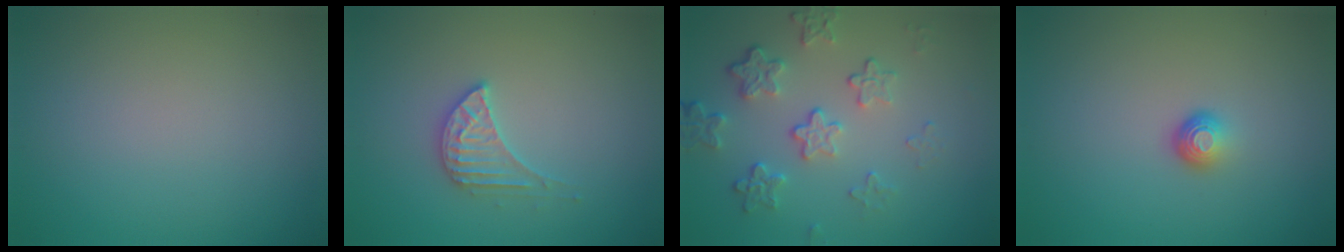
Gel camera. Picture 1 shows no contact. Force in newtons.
{"total": 2.6, "press": 2.6, "slide": 0.2}
{"total": 4.2, "press": 3.1, "slide": 2.9}
{"total": 1.6, "press": 1.0, "slide": 1.2}